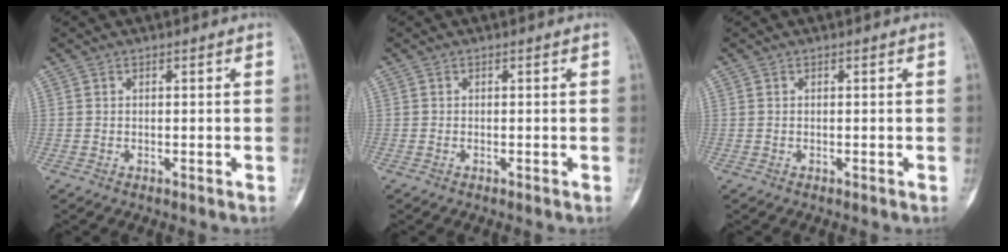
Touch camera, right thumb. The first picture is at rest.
{"total": 0.0}
{"total": 0.0}